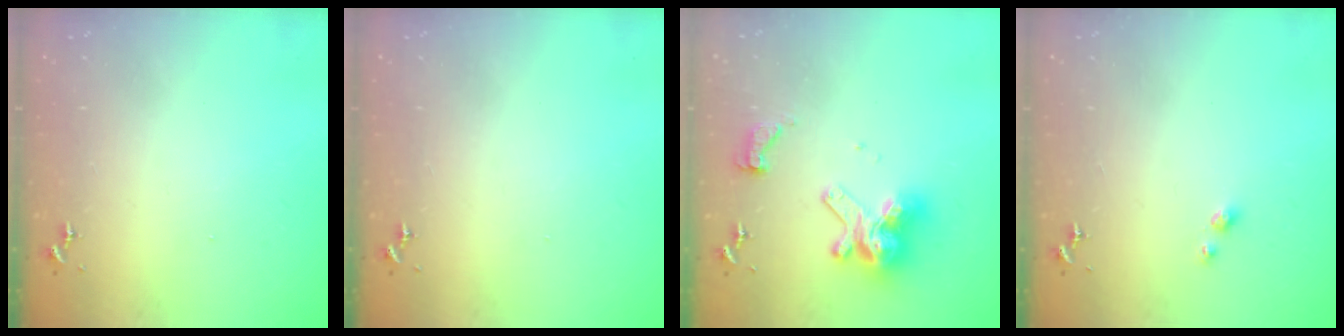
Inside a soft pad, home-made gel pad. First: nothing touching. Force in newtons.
{"total": 0.0}
{"total": 14.1, "press": 14.0, "slide": 1.6}
{"total": 3.4, "press": 3.4, "slide": 0.2}